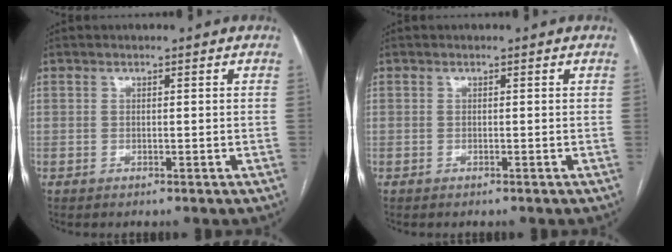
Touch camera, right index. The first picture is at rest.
{"total": 0.0}